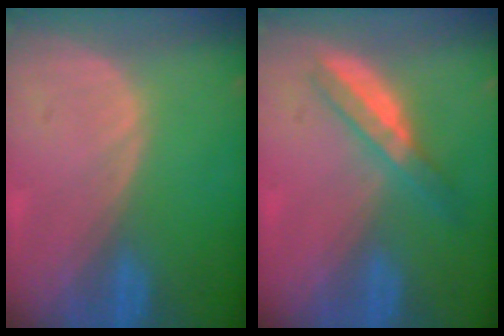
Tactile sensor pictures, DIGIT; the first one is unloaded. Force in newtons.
{"total": 5.5, "press": 4.8, "slide": 2.6}